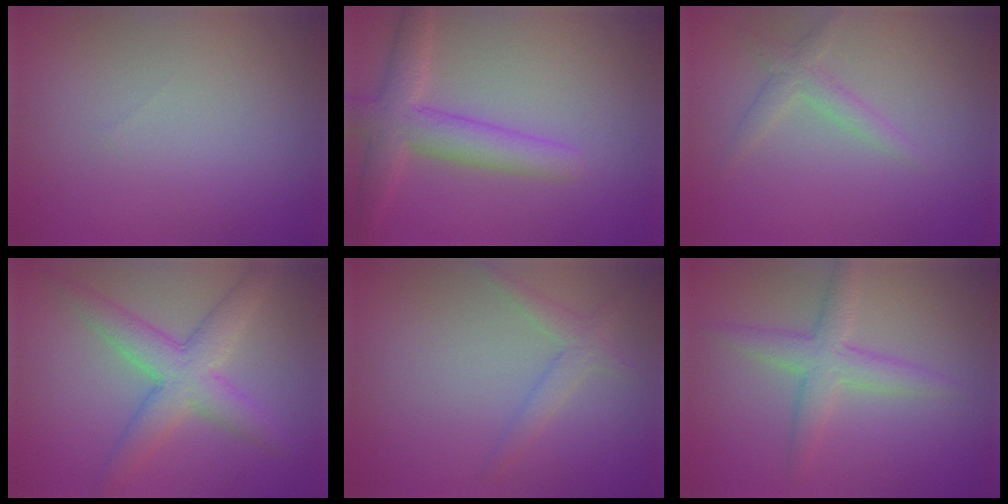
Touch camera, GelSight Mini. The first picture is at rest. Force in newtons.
{"total": 4.7, "press": 4.7, "slide": 0.4}
{"total": 1.8, "press": 1.8, "slide": 0.1}
{"total": 5.2, "press": 5.2, "slide": 0.2}
{"total": 2.0, "press": 2.0, "slide": 0.1}
{"total": 3.3, "press": 3.3, "slide": 0.0}